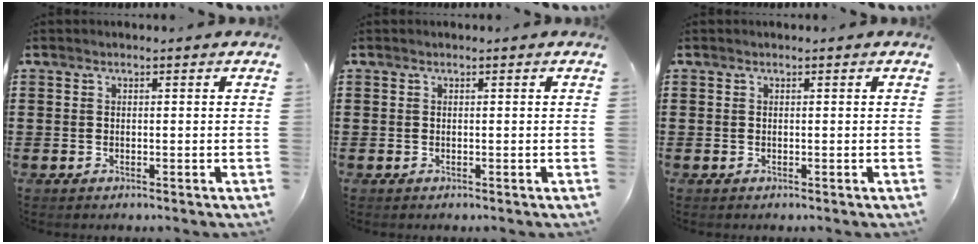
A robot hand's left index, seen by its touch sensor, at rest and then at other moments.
{"total": 0.0}
{"total": 0.0}